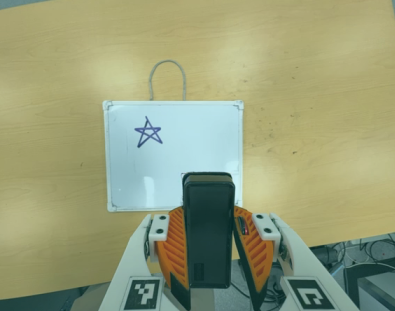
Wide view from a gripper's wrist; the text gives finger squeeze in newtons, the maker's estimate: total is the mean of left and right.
{"total": 7.3, "left": 5.5, "right": 9.0}